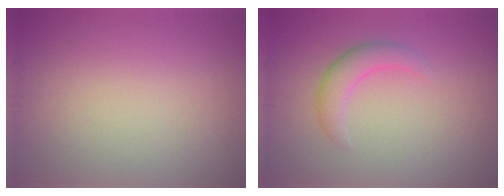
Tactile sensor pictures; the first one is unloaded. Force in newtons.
{"total": 2.5, "press": 2.4, "slide": 0.2}